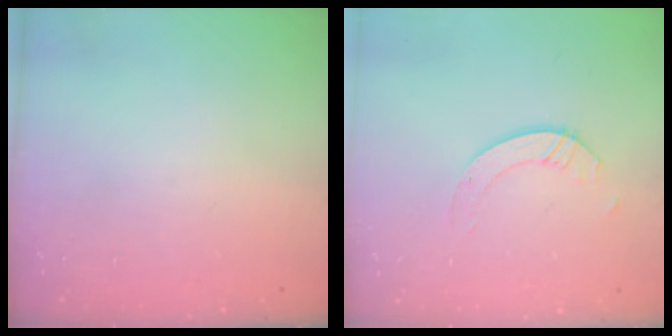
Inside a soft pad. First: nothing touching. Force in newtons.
{"total": 3.9, "press": 3.9, "slide": 0.3}